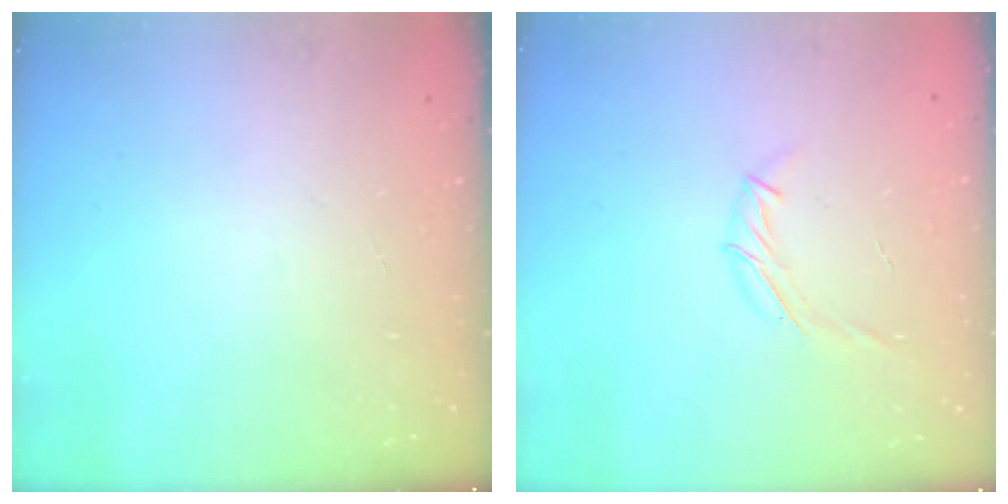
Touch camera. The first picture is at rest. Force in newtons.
{"total": 6.4, "press": 6.3, "slide": 1.4}